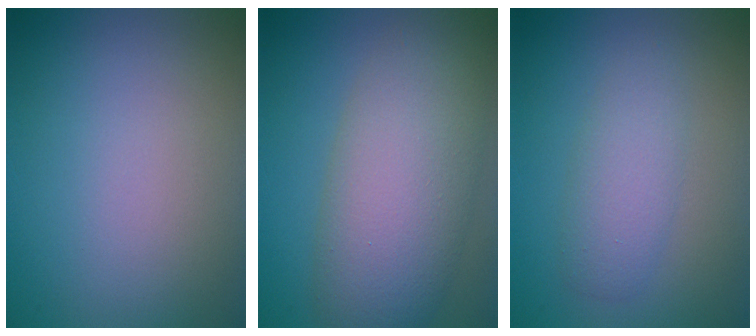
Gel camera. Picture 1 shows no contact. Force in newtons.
{"total": 8.5, "press": 8.5, "slide": 0.3}
{"total": 2.9, "press": 2.9, "slide": 0.1}